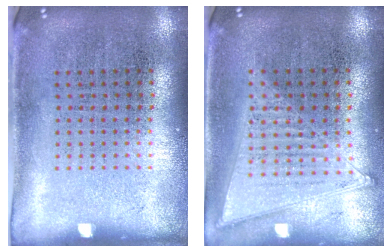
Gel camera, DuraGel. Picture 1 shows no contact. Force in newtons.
{"total": 1.1, "press": 1.1, "slide": 0.1}